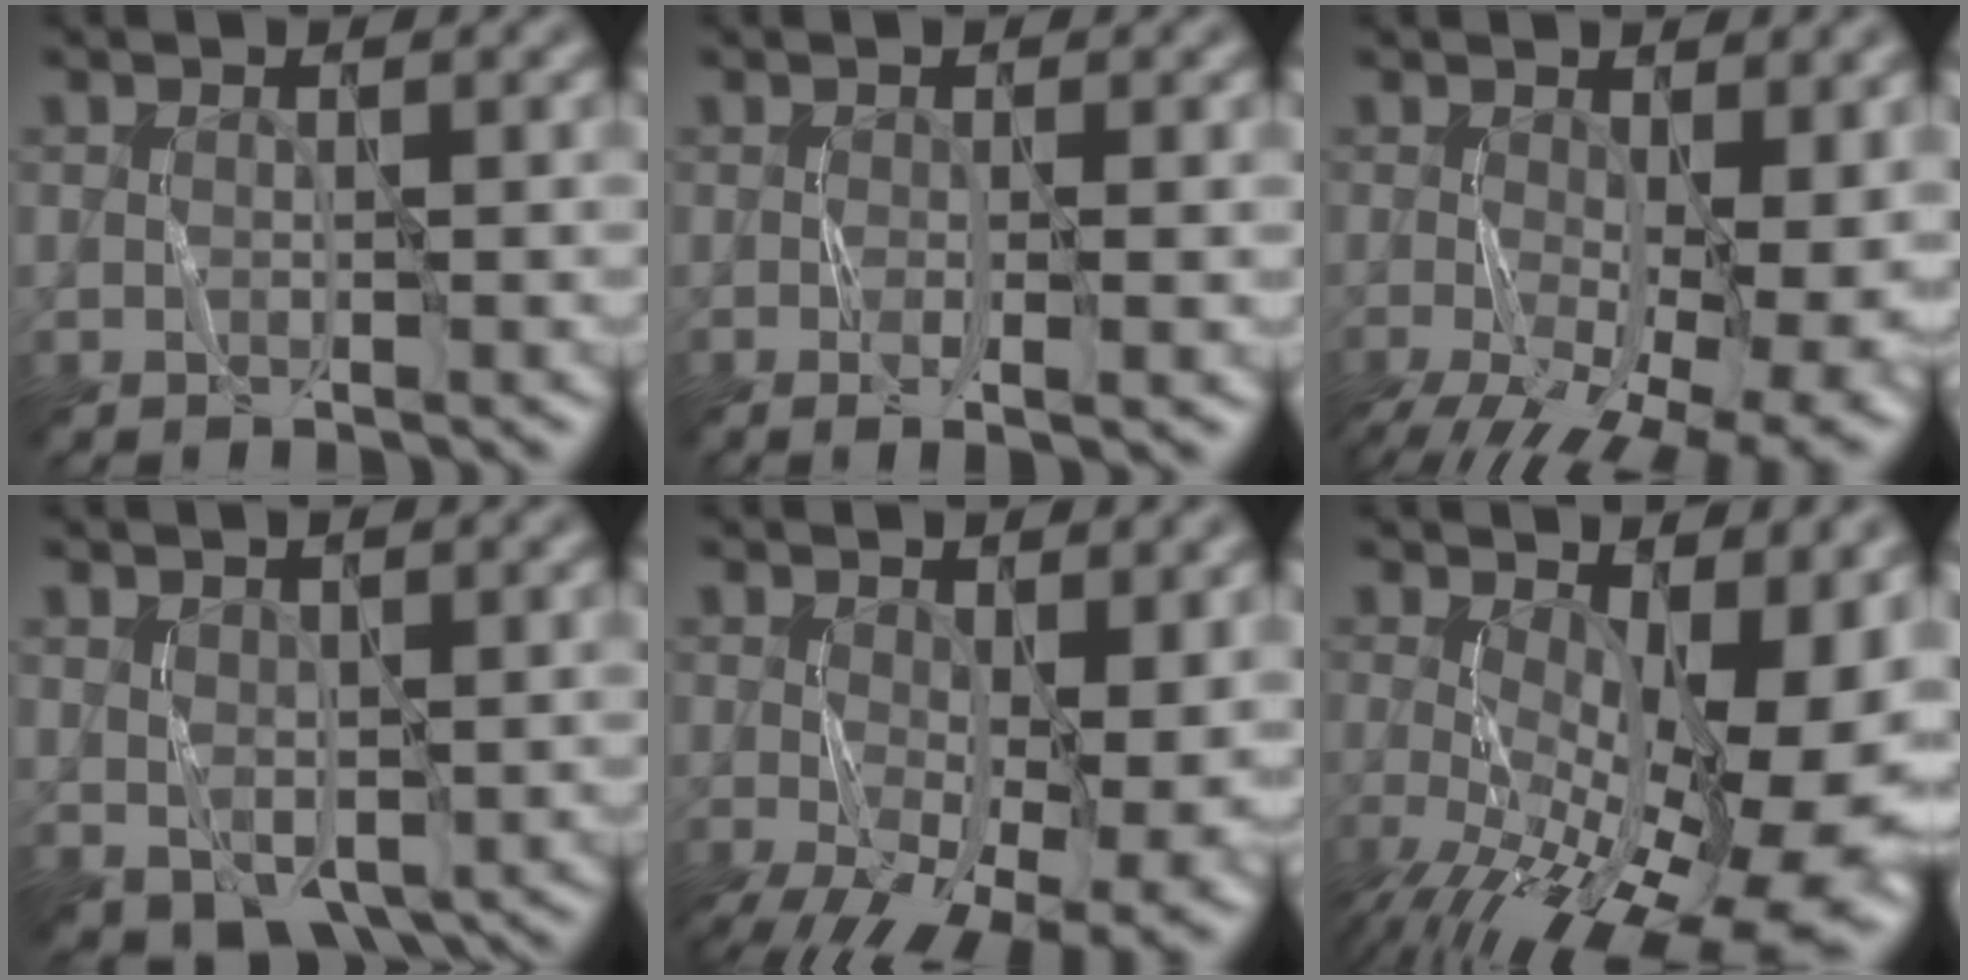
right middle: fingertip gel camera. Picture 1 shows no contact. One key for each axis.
{"total": 2.0, "fx": -0.5, "fy": 0.2, "fz": 1.9, "tx": -0.035, "ty": -0.006, "tz": -0.002}
{"total": 15.2, "fx": -3.8, "fy": 7.5, "fz": 12.6, "tx": -0.195, "ty": -0.048, "tz": -0.025}
{"total": 2.8, "fx": 0.2, "fy": 2.0, "fz": 2.0, "tx": -0.047, "ty": -0.010, "tz": 0.018}
{"total": 14.1, "fx": -3.1, "fy": 7.1, "fz": 11.7, "tx": -0.194, "ty": -0.040, "tz": -0.020}
{"total": 16.6, "fx": -3.2, "fy": 7.9, "fz": 14.3, "tx": -0.211, "ty": -0.038, "tz": -0.021}